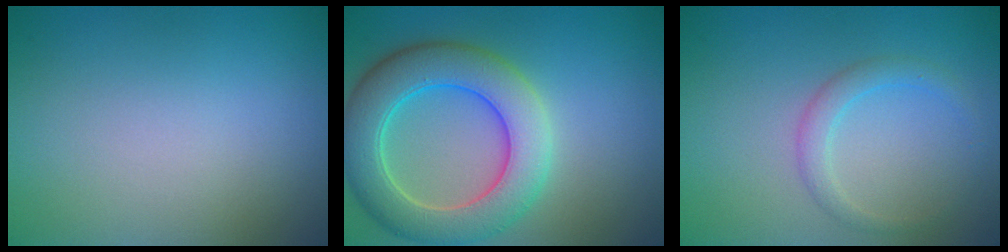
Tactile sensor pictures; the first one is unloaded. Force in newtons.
{"total": 7.9, "press": 7.9, "slide": 0.3}
{"total": 1.9, "press": 1.9, "slide": 0.2}